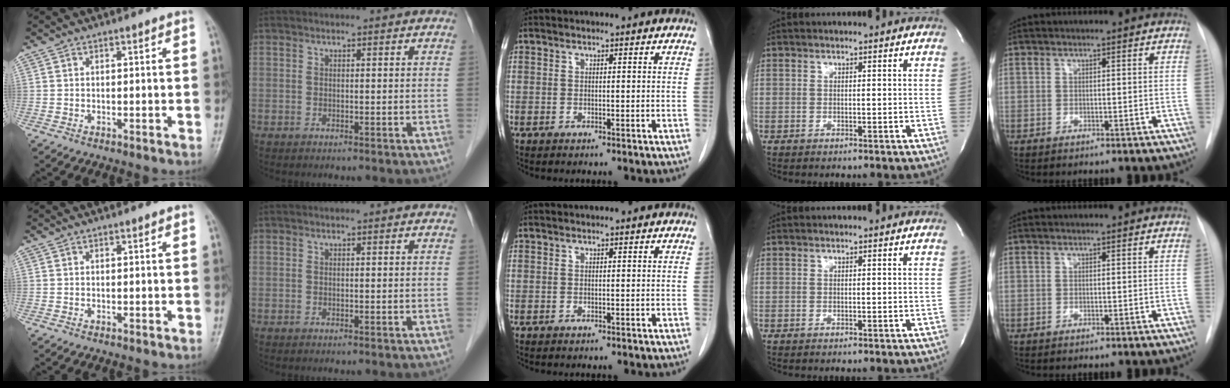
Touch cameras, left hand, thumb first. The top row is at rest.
{}